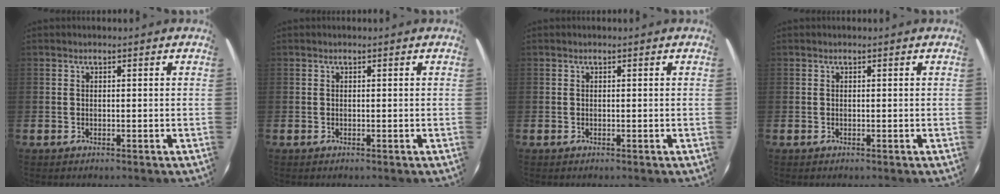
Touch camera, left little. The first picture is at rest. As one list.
[{"total": 0.0}, {"total": 0.0}, {"total": 0.0}]